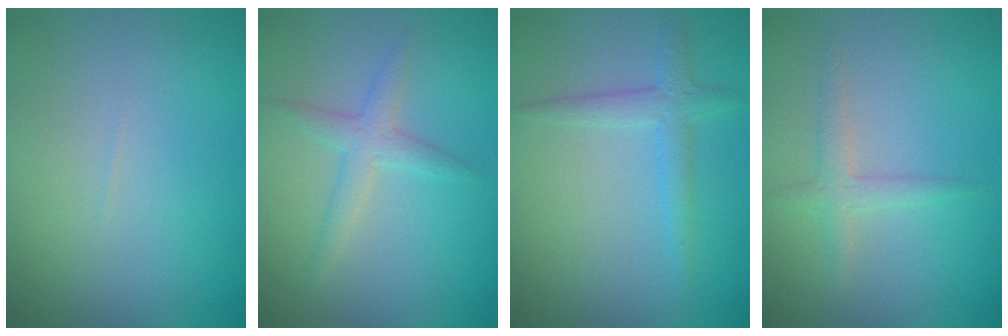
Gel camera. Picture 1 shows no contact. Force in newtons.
{"total": 2.2, "press": 2.2, "slide": 0.1}
{"total": 2.1, "press": 2.1, "slide": 0.1}
{"total": 1.7, "press": 1.7, "slide": 0.1}